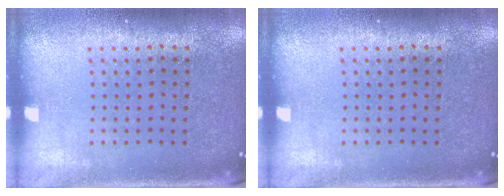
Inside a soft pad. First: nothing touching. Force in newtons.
{"total": 0.0}